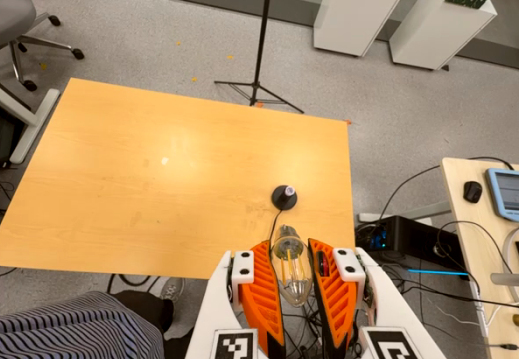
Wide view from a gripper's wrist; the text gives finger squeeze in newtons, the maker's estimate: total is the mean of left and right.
{"total": 21.2, "left": 24.5, "right": 17.9}